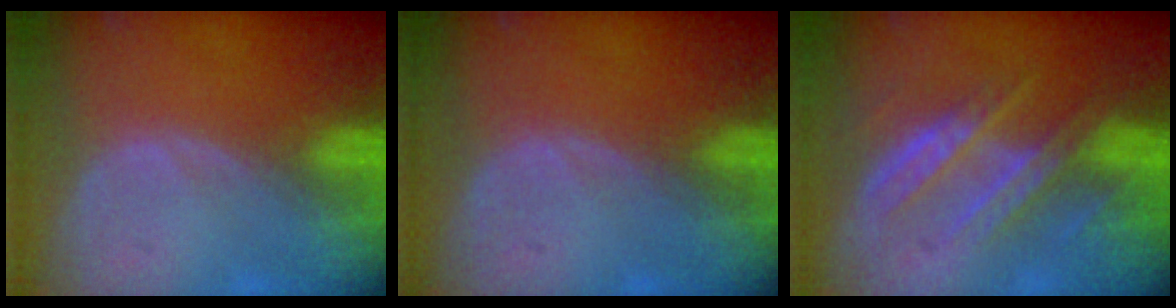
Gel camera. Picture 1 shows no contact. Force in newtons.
{"total": 0.0}
{"total": 7.5, "press": 7.2, "slide": 1.9}